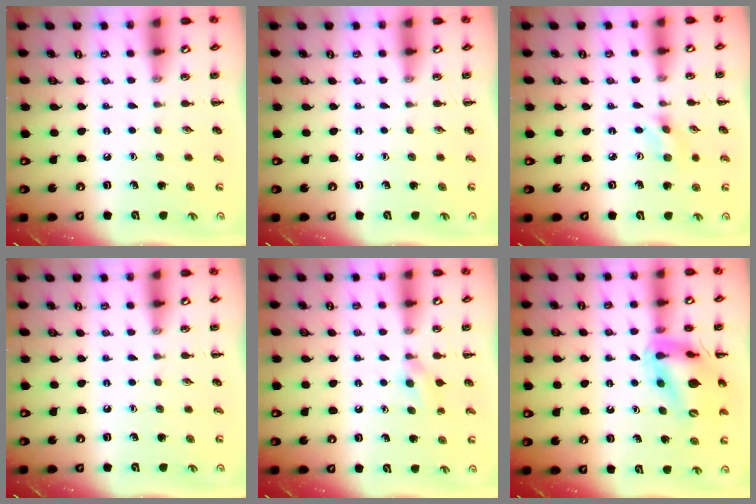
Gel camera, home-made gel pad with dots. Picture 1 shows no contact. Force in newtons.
{"total": 0.0}
{"total": 1.6, "press": 1.5, "slide": 0.5}
{"total": 0.0}
{"total": 4.0, "press": 3.7, "slide": 1.5}
{"total": 17.3, "press": 17.0, "slide": 3.0}